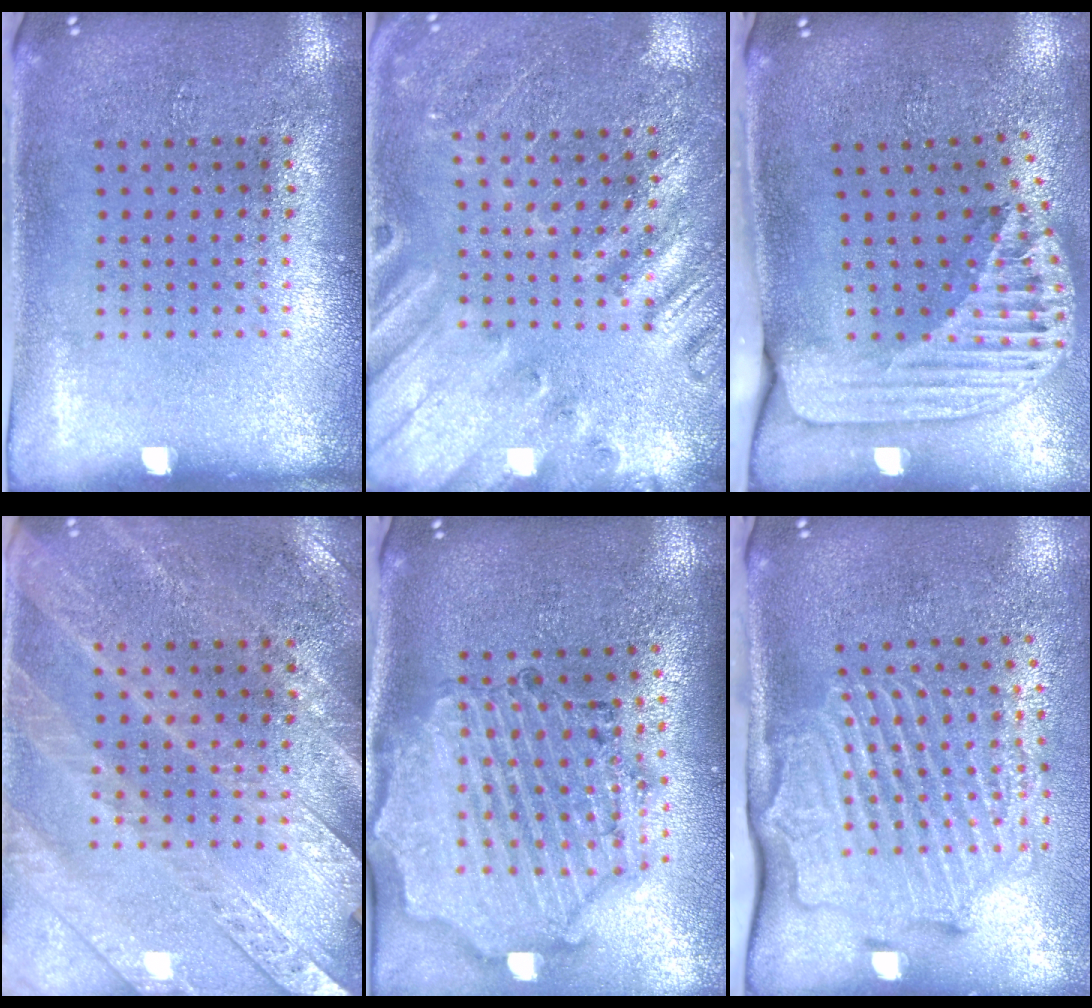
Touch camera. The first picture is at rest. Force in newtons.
{"total": 2.3, "press": 2.3, "slide": 0.3}
{"total": 2.6, "press": 1.8, "slide": 1.8}
{"total": 2.9, "press": 2.7, "slide": 1.1}
{"total": 2.2, "press": 2.1, "slide": 0.6}
{"total": 2.9, "press": 2.2, "slide": 1.9}